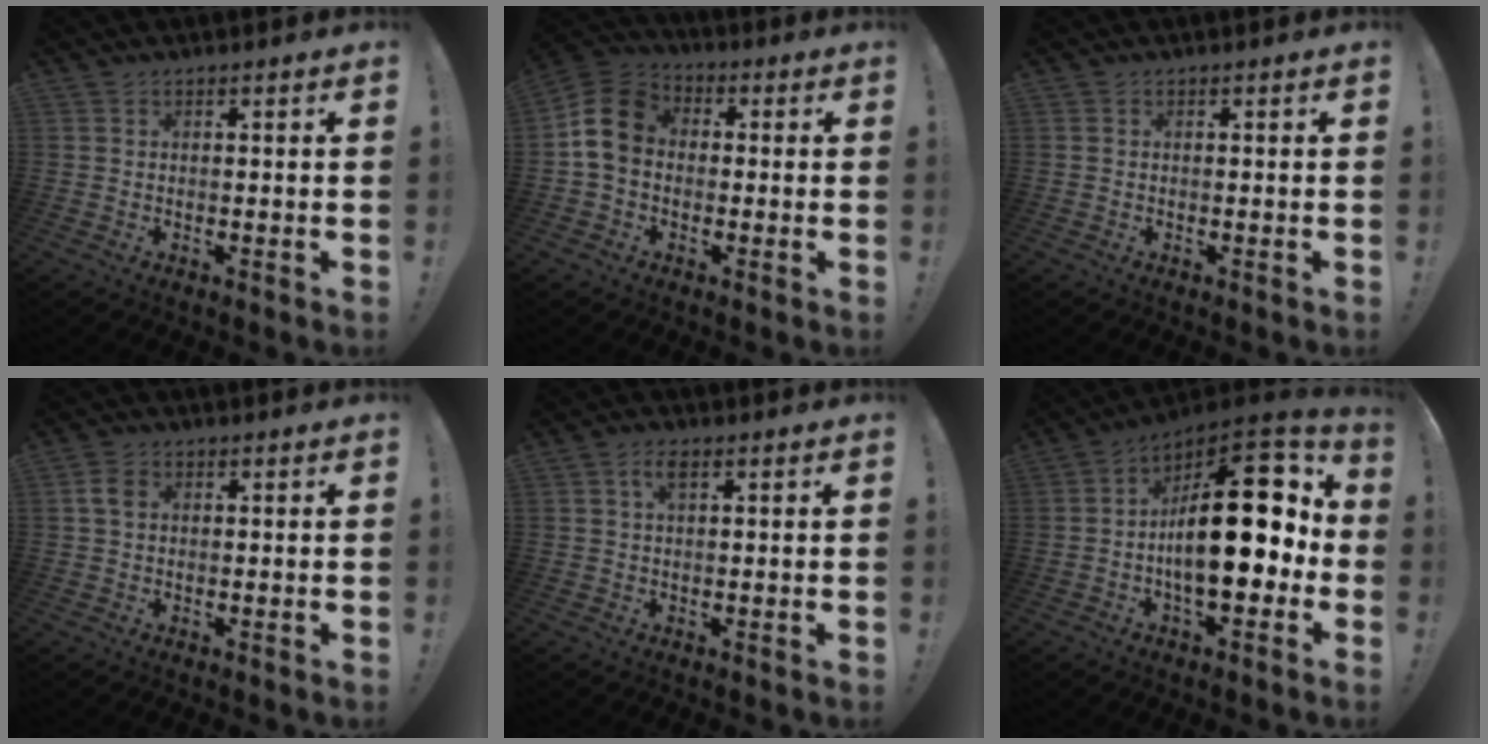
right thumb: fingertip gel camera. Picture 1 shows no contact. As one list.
[{"total": 11.5, "force": [0.5, 9.0, 7.2], "torque": [-0.125, 0.022, 0.014]}, {"total": 0.0}, {"total": 3.8, "force": [0.9, 2.6, 2.7], "torque": [-0.048, 0.006, 0.018]}, {"total": 3.5, "force": [1.3, 1.6, 2.9], "torque": [-0.057, 0.006, 0.021]}, {"total": 24.6, "force": [0.8, 10.9, 22.1], "torque": [-0.338, -0.008, 0.011]}]